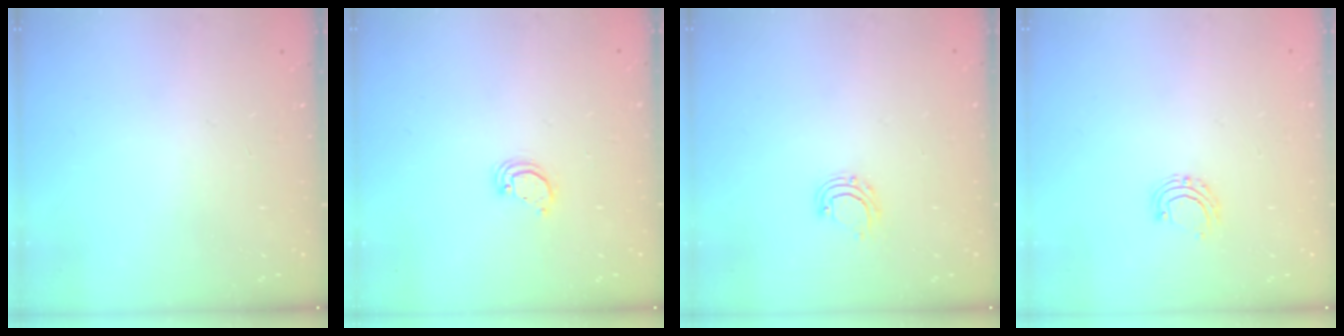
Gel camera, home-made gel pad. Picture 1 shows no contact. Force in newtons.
{"total": 3.2, "press": 3.1, "slide": 0.3}
{"total": 6.2, "press": 6.1, "slide": 0.5}
{"total": 5.2, "press": 5.2, "slide": 0.6}